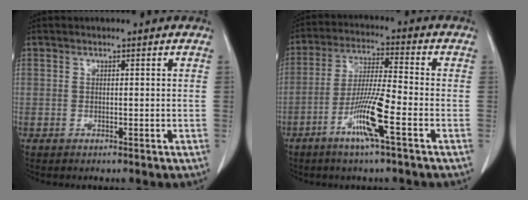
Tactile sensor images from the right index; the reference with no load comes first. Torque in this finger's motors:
{"motor_torque": [0.99, -0.52, 0.25, 0.08]}